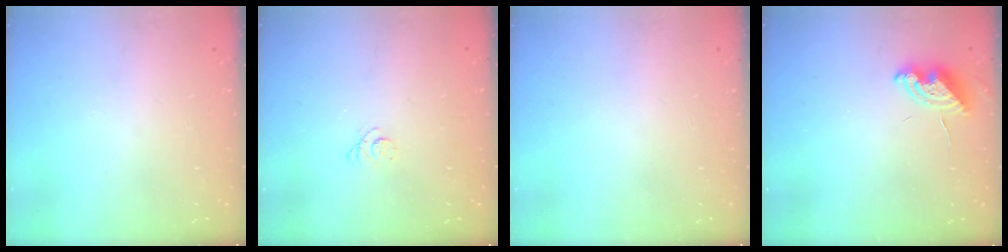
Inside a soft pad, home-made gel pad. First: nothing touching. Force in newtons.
{"total": 2.3, "press": 2.3, "slide": 0.3}
{"total": 0.0}
{"total": 7.1, "press": 7.0, "slide": 0.8}